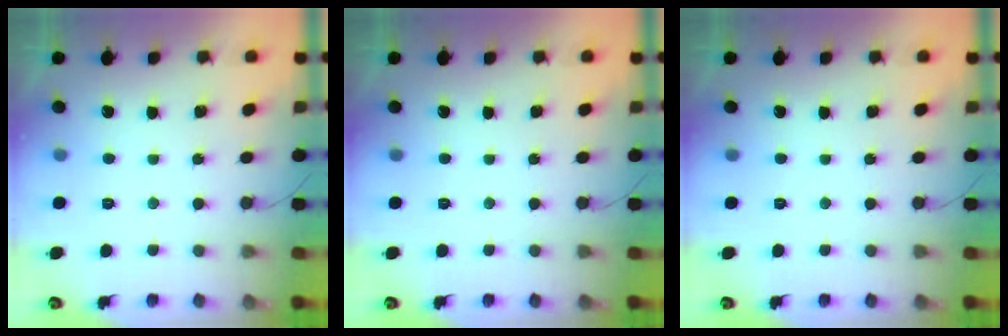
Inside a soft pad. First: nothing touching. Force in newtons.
{"total": 0.0}
{"total": 0.0}